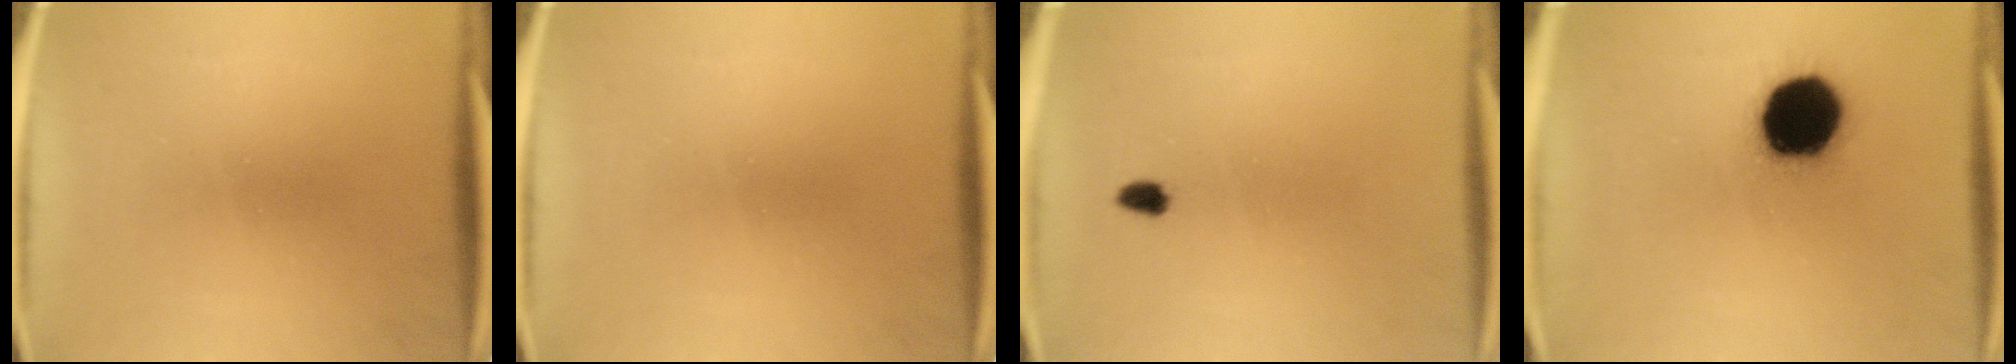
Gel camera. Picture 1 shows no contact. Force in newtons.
{"total": 0.0}
{"total": 1.4}
{"total": 19.7}